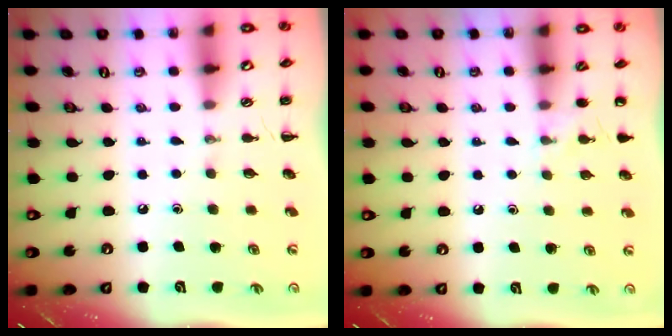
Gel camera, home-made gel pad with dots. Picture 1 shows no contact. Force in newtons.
{"total": 3.7, "press": 3.6, "slide": 1.1}